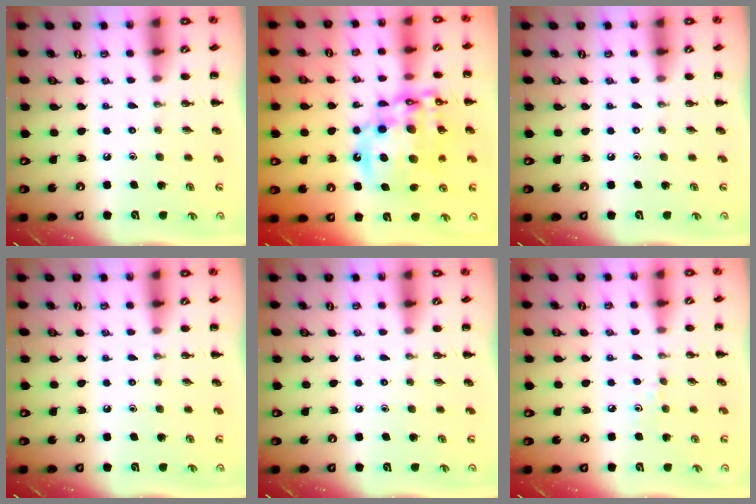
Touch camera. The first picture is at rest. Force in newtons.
{"total": 20.4, "press": 19.9, "slide": 4.7}
{"total": 0.0}
{"total": 0.0}
{"total": 0.0}
{"total": 3.4, "press": 3.3, "slide": 0.9}